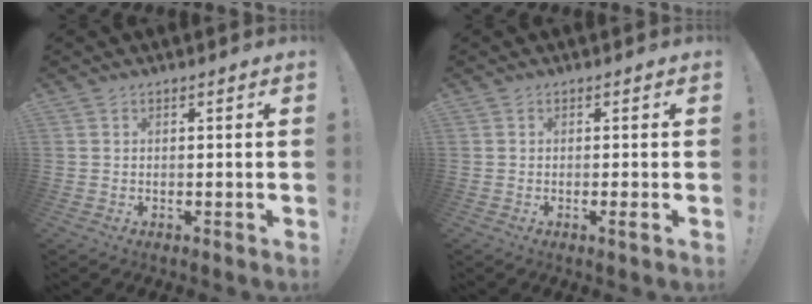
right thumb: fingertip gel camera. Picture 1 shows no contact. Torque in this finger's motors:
{"motor_torque": [-0.09, 0.08, 0.15, -0.13, 0.00]}